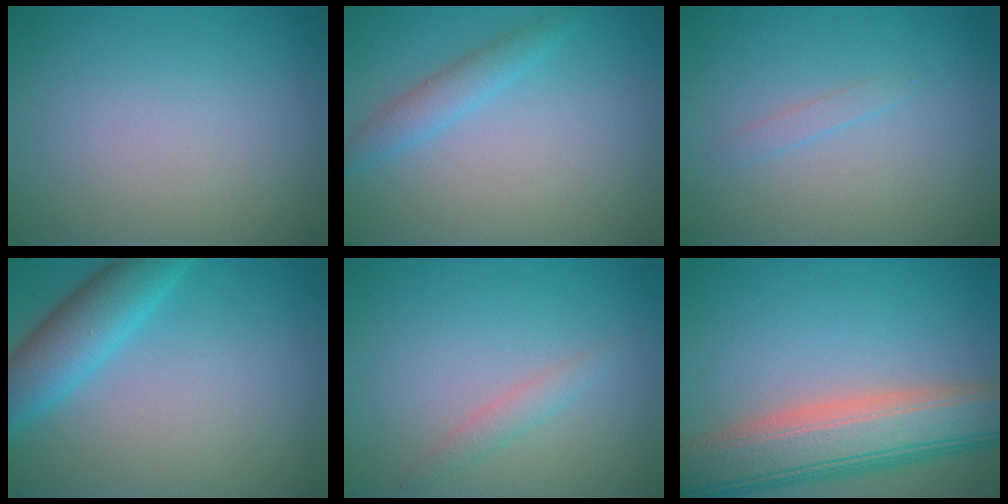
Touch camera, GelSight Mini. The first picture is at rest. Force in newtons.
{"total": 2.0, "press": 2.0, "slide": 0.2}
{"total": 0.8, "press": 0.8, "slide": 0.1}
{"total": 4.9, "press": 4.9, "slide": 0.3}
{"total": 1.3, "press": 1.3, "slide": 0.1}
{"total": 9.1, "press": 9.1, "slide": 0.5}